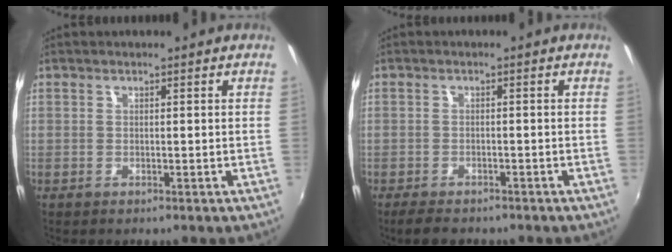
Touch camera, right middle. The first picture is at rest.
{"total": 4.3, "force": [-3.5, 1.6, 1.8], "torque": [-0.045, -0.011, -0.059]}